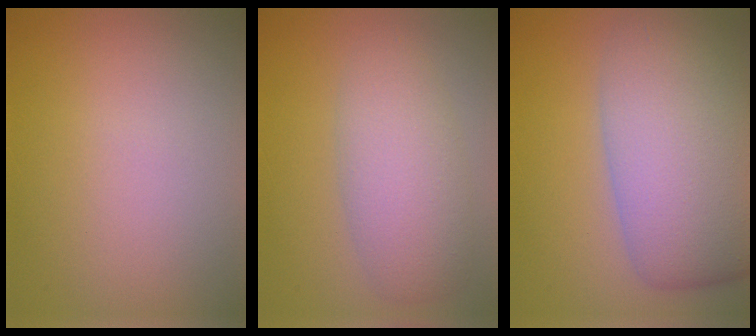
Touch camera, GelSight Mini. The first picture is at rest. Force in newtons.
{"total": 4.7, "press": 4.7, "slide": 0.3}
{"total": 10.6, "press": 10.6, "slide": 0.8}